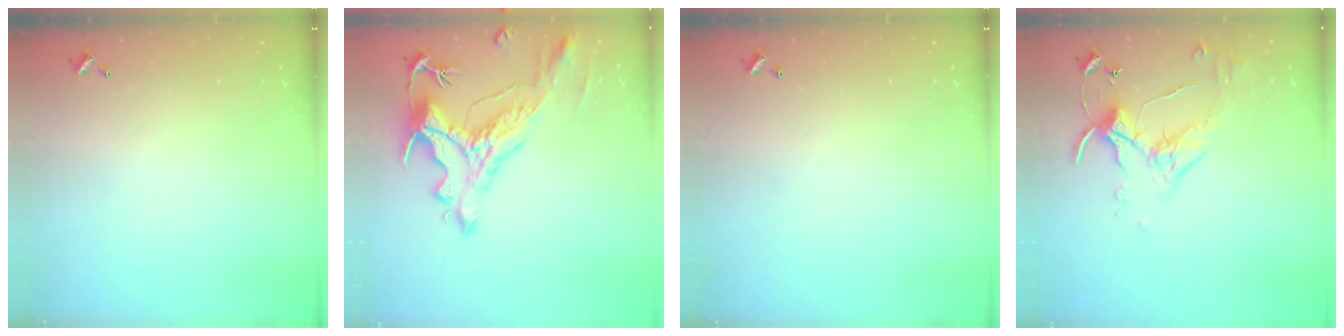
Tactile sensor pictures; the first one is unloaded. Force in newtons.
{"total": 2.9, "press": 2.6, "slide": 1.5}
{"total": 0.0}
{"total": 3.9, "press": 3.8, "slide": 0.5}